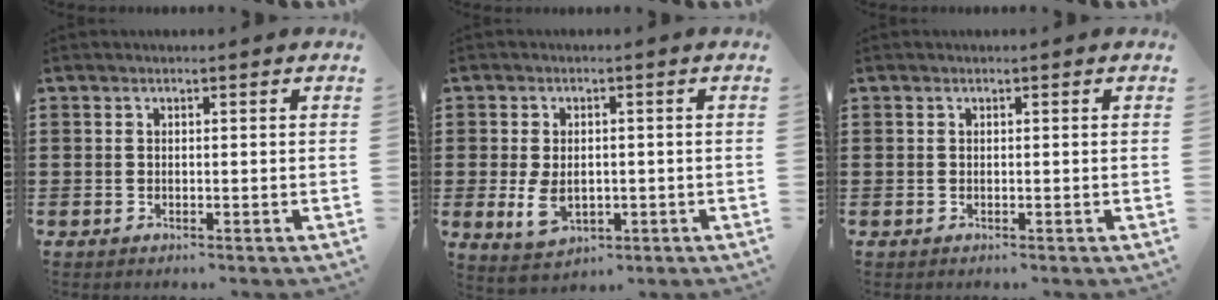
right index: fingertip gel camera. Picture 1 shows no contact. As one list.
[{"total": 5.0, "force": [-0.8, 3.1, 3.9], "torque": [-0.085, -0.007, -0.019]}, {"total": 0.0}]